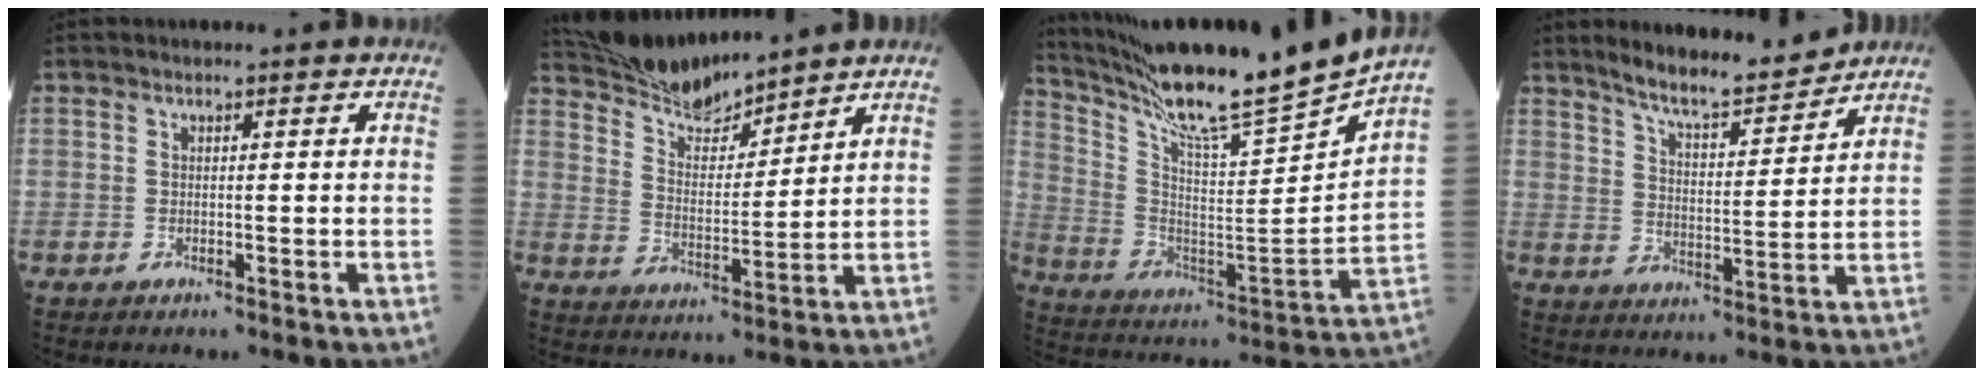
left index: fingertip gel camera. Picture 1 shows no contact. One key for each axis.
{"total": 9.9, "fx": 9.7, "fy": 0.7, "fz": 2.0, "tx": -0.053, "ty": 0.006, "tz": 0.187}
{"total": 21.8, "fx": 19.1, "fy": -2.8, "fz": 10.0, "tx": -0.185, "ty": -0.071, "tz": 0.308}
{"total": 9.5, "fx": 8.8, "fy": 0.7, "fz": 3.5, "tx": -0.065, "ty": -0.005, "tz": 0.149}